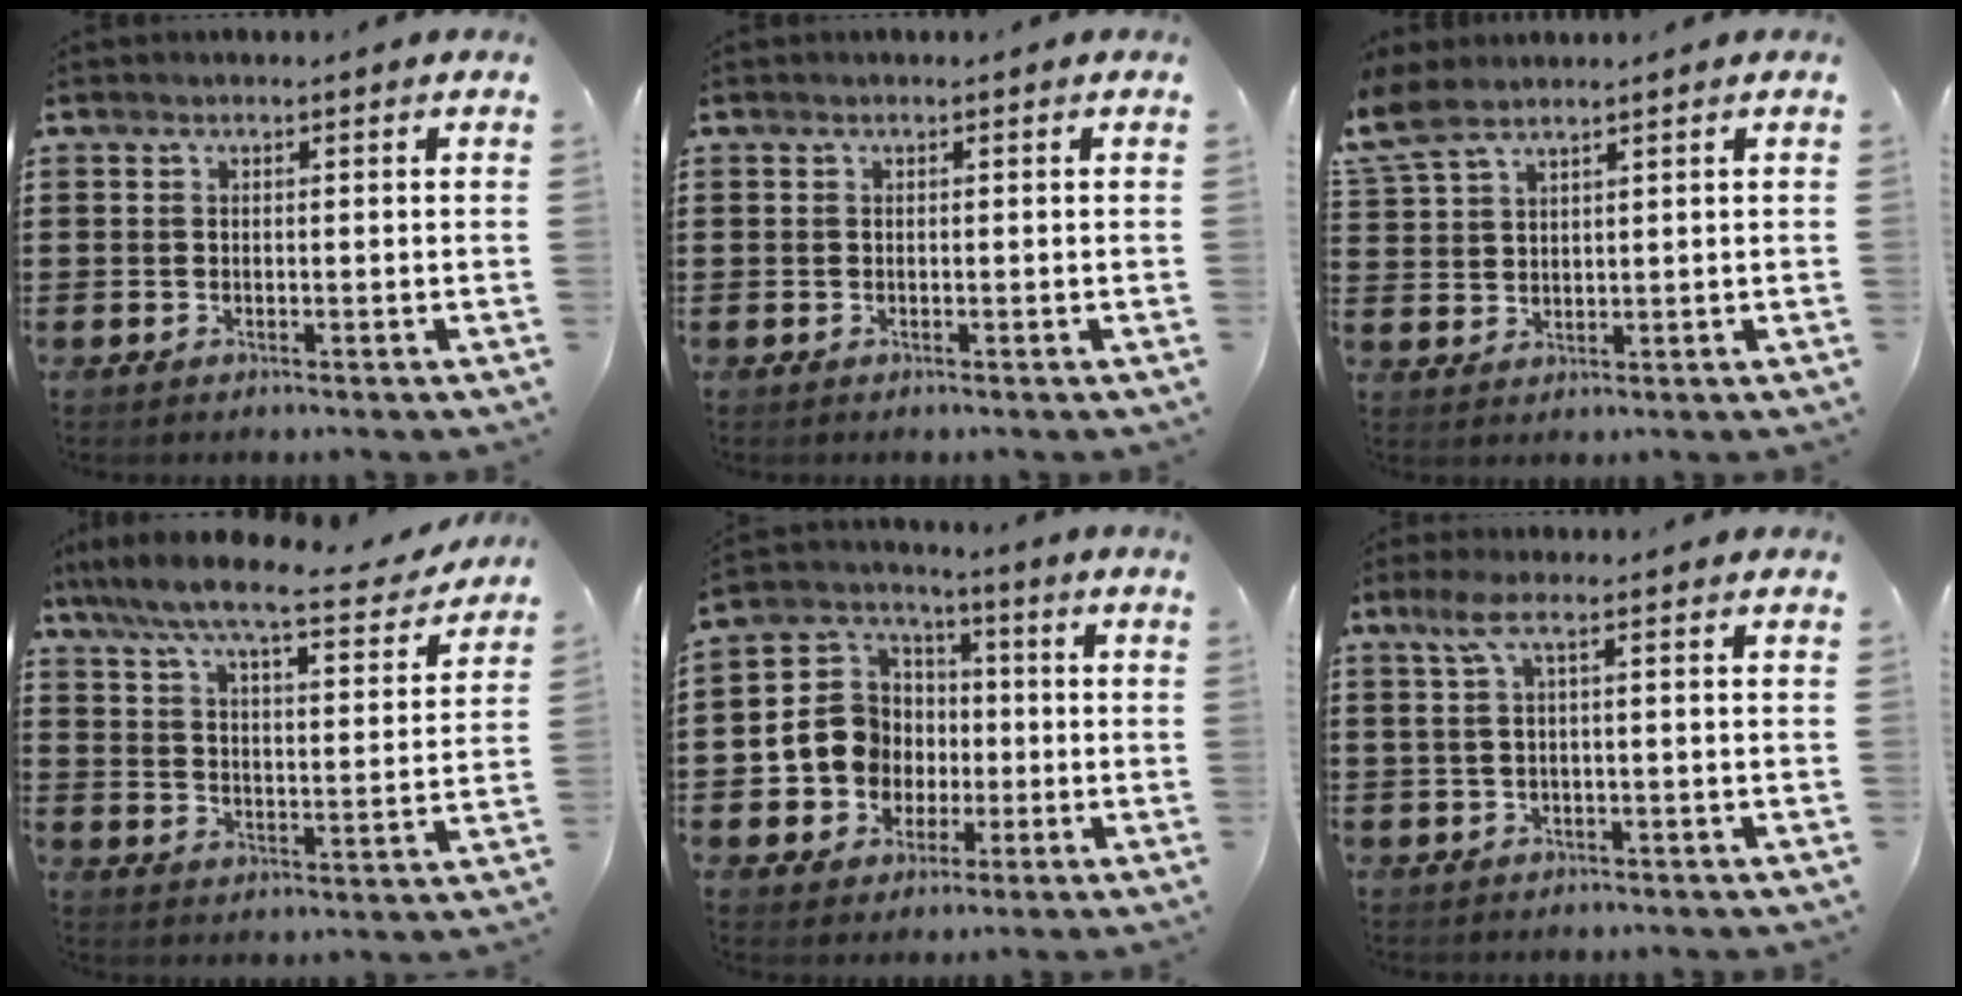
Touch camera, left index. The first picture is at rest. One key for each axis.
{"total": 0.0}
{"total": 4.4, "fx": 3.4, "fy": 1.6, "fz": 2.4, "tx": -0.067, "ty": -0.005, "tz": 0.060}
{"total": 7.7, "fx": 6.8, "fy": 0.1, "fz": 3.6, "tx": -0.099, "ty": -0.040, "tz": 0.110}
{"total": 9.5, "fx": -0.7, "fy": 9.2, "fz": 2.4, "tx": -0.099, "ty": 0.009, "tz": -0.008}
{"total": 3.0, "fx": 0.2, "fy": 0.2, "fz": 3.0, "tx": -0.067, "ty": 0.000, "tz": -0.003}